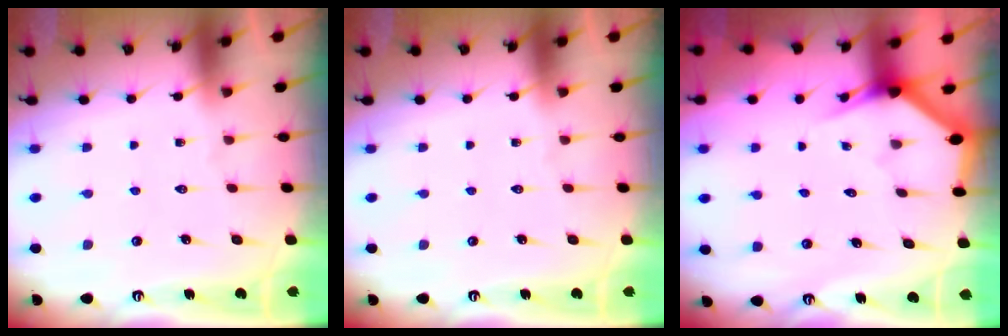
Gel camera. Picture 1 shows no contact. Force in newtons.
{"total": 0.0}
{"total": 2.8, "press": 2.8, "slide": 0.1}